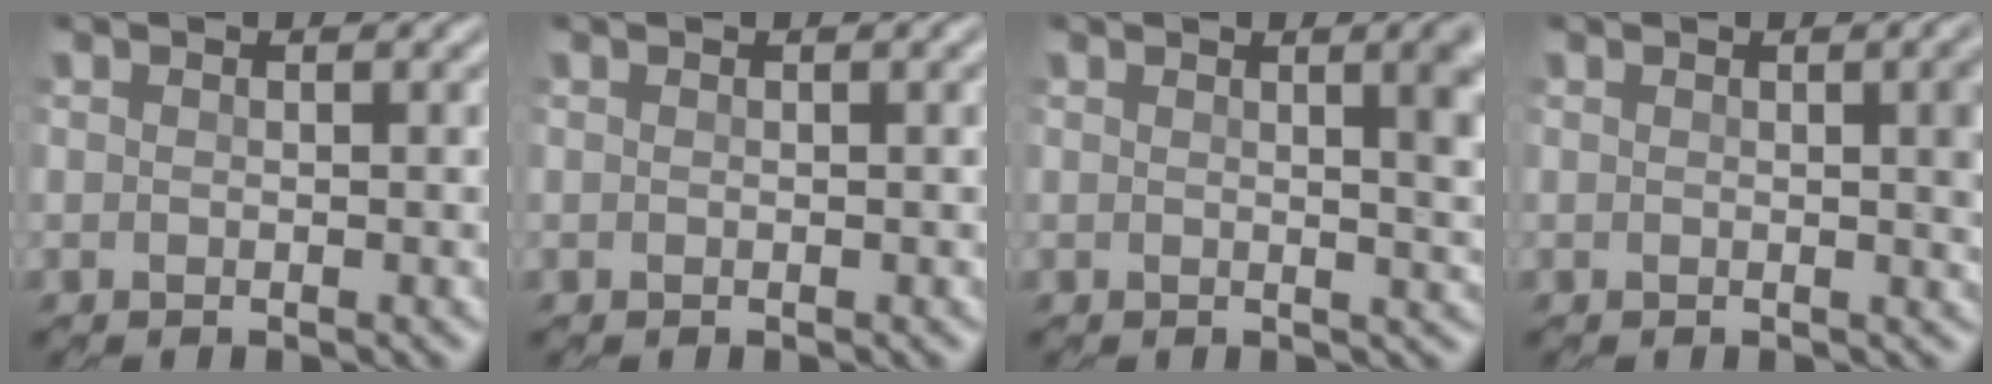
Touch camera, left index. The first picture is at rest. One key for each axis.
{"total": 0.0}
{"total": 3.9, "fx": 1.0, "fy": 1.4, "fz": 3.5, "tx": -0.053, "ty": -0.002, "tz": 0.021}
{"total": 2.9, "fx": 0.3, "fy": 1.2, "fz": 2.6, "tx": -0.036, "ty": 0.001, "tz": 0.005}